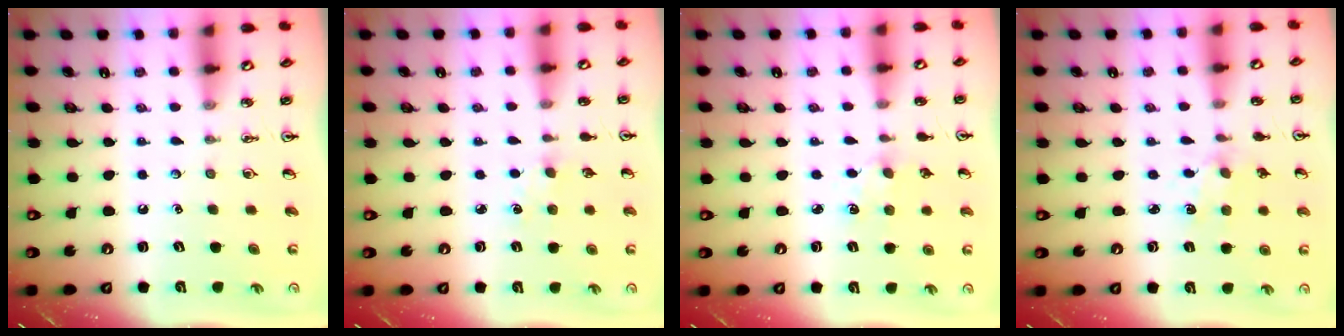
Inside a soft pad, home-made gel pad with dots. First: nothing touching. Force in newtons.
{"total": 2.7, "press": 2.7, "slide": 0.4}
{"total": 4.0, "press": 4.0, "slide": 0.5}
{"total": 2.0, "press": 2.0, "slide": 0.3}